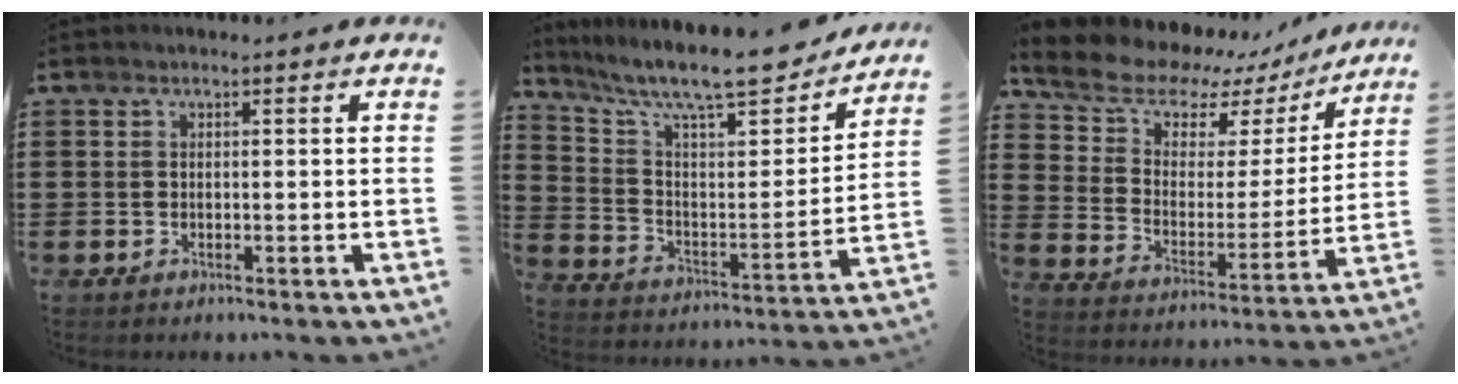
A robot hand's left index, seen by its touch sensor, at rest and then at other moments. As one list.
[{"total": 11.5, "force": [9.9, 1.7, 5.7], "torque": [-0.126, -0.072, 0.164]}, {"total": 9.0, "force": [7.6, 4.2, 2.2], "torque": [-0.083, -0.051, 0.131]}]